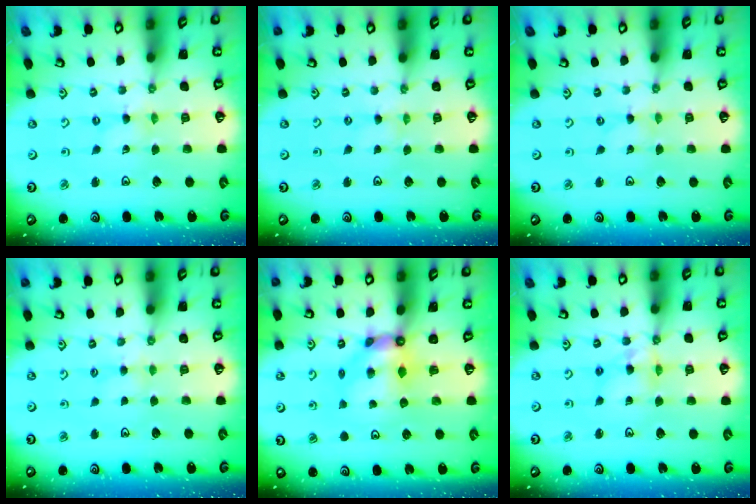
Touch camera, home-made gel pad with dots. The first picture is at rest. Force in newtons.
{"total": 0.0}
{"total": 0.0}
{"total": 2.5, "press": 2.5, "slide": 0.3}
{"total": 7.1, "press": 7.1, "slide": 0.5}
{"total": 7.9, "press": 7.9, "slide": 0.6}